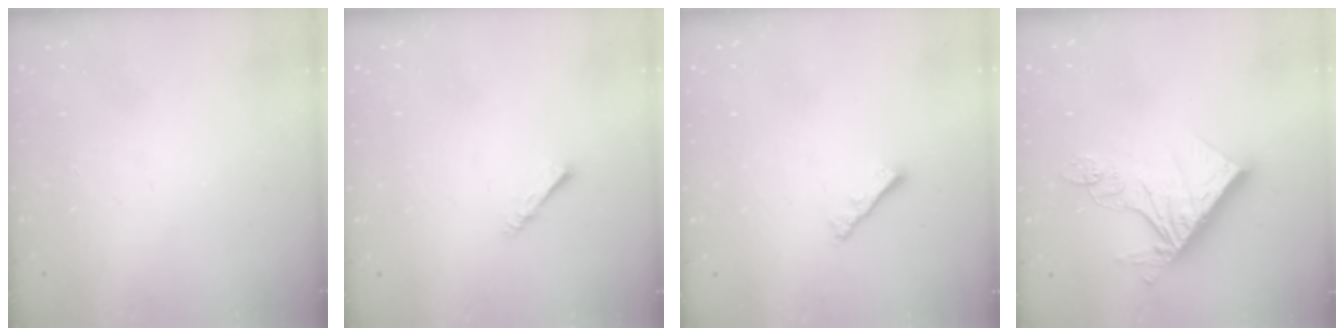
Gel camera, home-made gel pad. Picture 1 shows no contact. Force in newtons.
{"total": 1.6, "press": 1.5, "slide": 0.3}
{"total": 2.4, "press": 2.4, "slide": 0.6}
{"total": 15.4, "press": 15.3, "slide": 0.9}